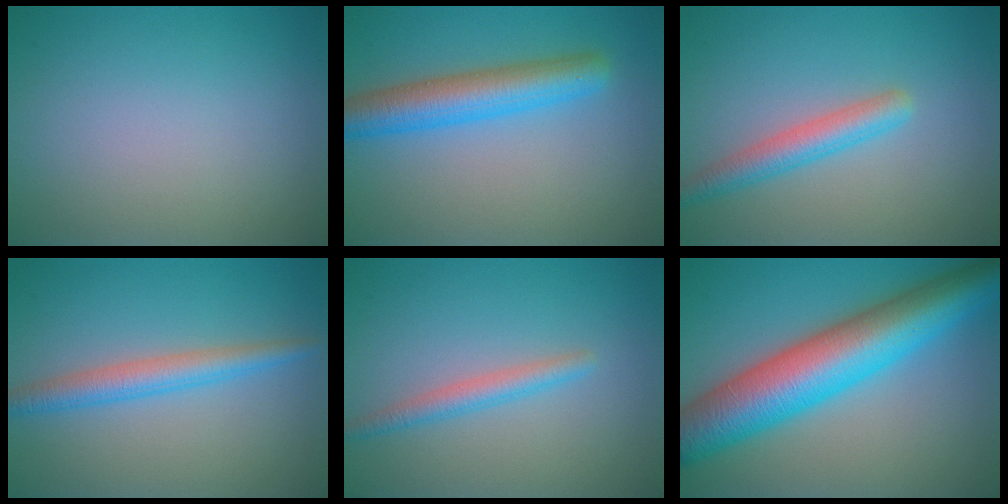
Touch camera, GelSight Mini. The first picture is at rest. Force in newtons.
{"total": 5.5, "press": 5.5, "slide": 0.2}
{"total": 3.0, "press": 3.0, "slide": 0.2}
{"total": 3.2, "press": 3.2, "slide": 0.1}
{"total": 2.1, "press": 2.1, "slide": 0.1}
{"total": 11.8, "press": 11.8, "slide": 0.1}